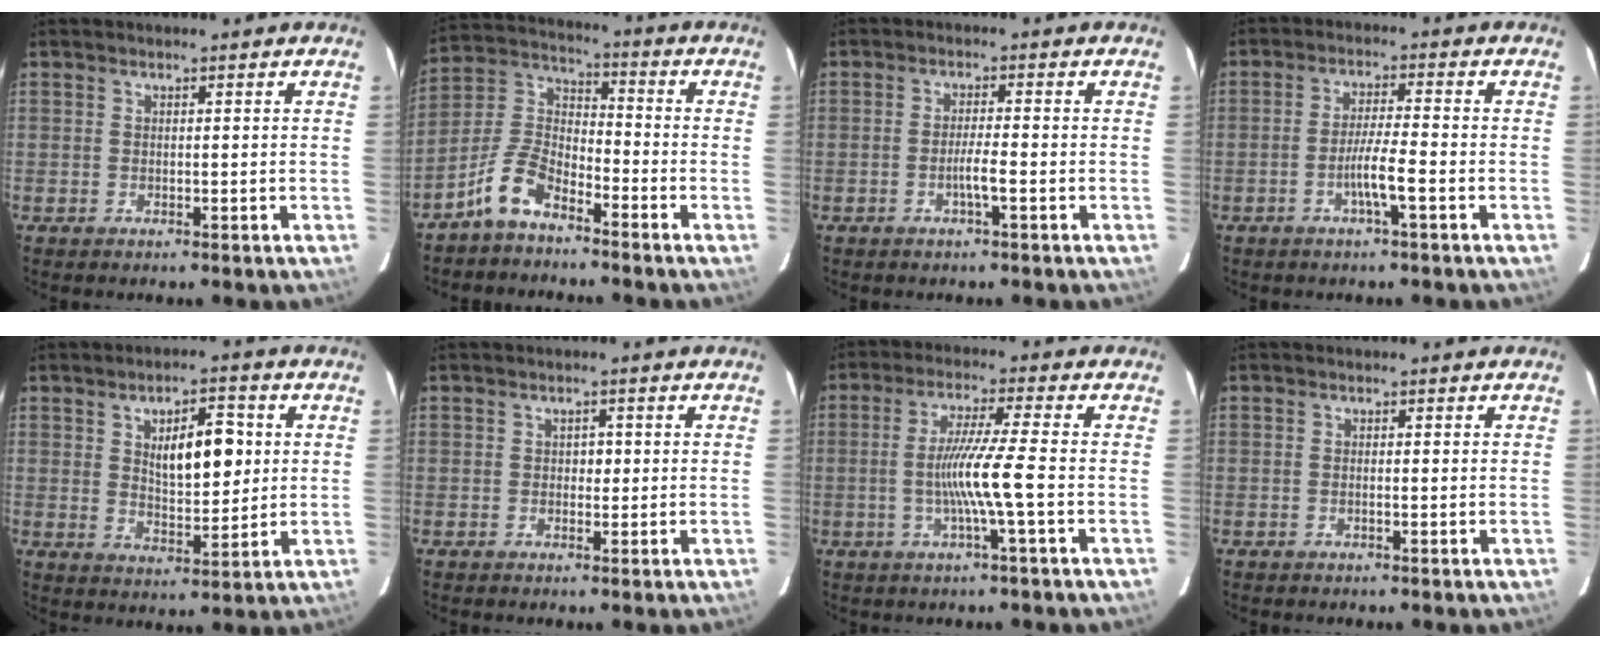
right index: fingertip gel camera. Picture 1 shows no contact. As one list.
[{"total": 8.1, "force": [-5.9, 3.5, 4.2], "torque": [-0.103, 0.019, -0.120]}, {"total": 2.7, "force": [-1.1, -0.2, 2.4], "torque": [-0.043, 0.001, -0.020]}, {"total": 4.8, "force": [-1.9, -0.3, 4.4], "torque": [-0.081, 0.001, -0.036]}, {"total": 8.7, "force": [2.1, 3.3, 7.8], "torque": [-0.122, 0.006, 0.041]}, {"total": 1.3, "force": [0.1, 1.0, 0.9], "torque": [-0.010, 0.003, 0.000]}, {"total": 7.6, "force": [-1.5, -1.2, 7.4], "torque": [-0.143, -0.004, -0.030]}, {"total": 0.0}]